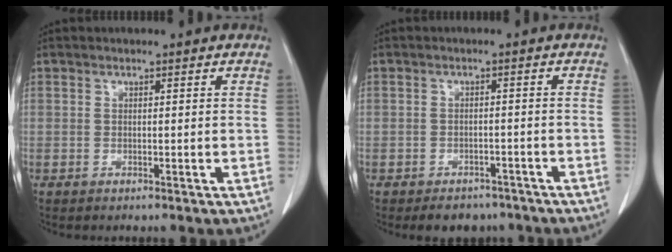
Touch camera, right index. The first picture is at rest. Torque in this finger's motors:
{"motor_torque": [-0.85, -0.27, -0.38, -0.11]}